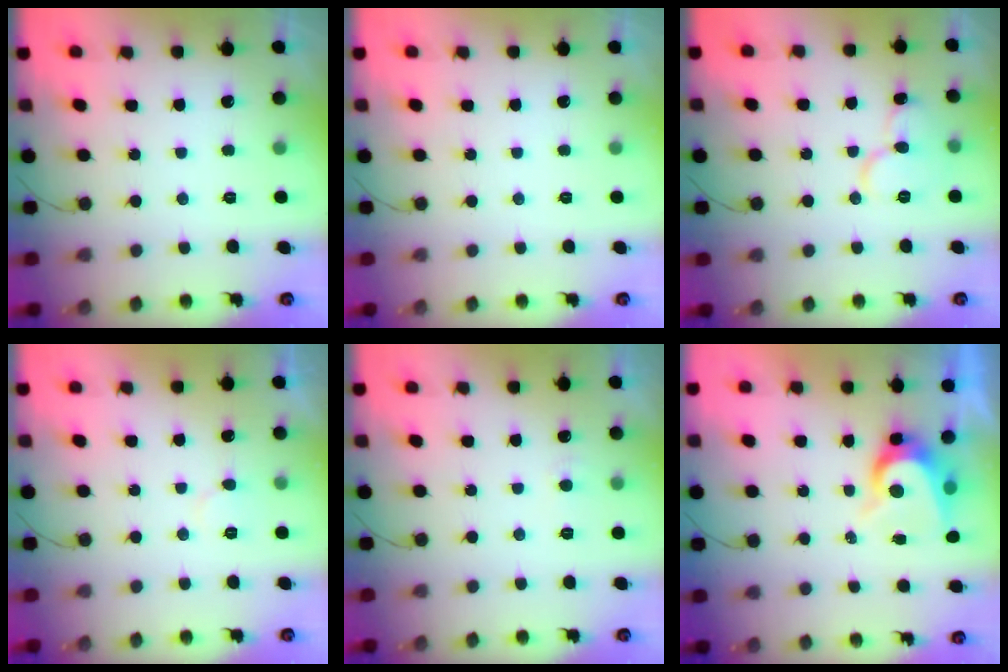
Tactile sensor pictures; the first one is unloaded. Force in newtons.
{"total": 0.0}
{"total": 8.9, "press": 8.8, "slide": 1.1}
{"total": 3.3, "press": 3.3, "slide": 0.3}
{"total": 3.7, "press": 3.7, "slide": 0.5}
{"total": 8.9, "press": 8.9, "slide": 0.9}